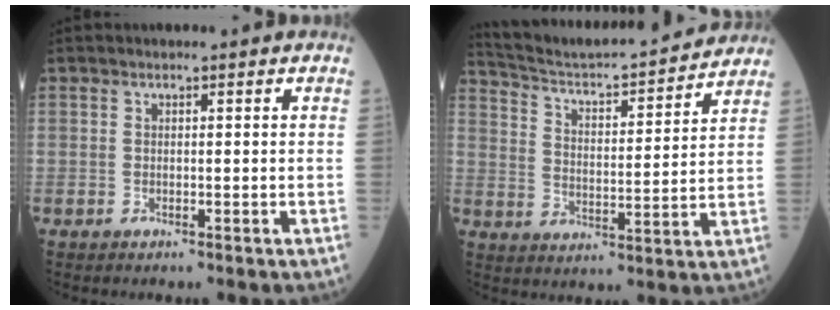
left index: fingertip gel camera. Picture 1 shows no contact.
{"total": 19.5, "force": [18.3, 1.8, 6.6], "torque": [-0.114, 0.005, 0.271]}